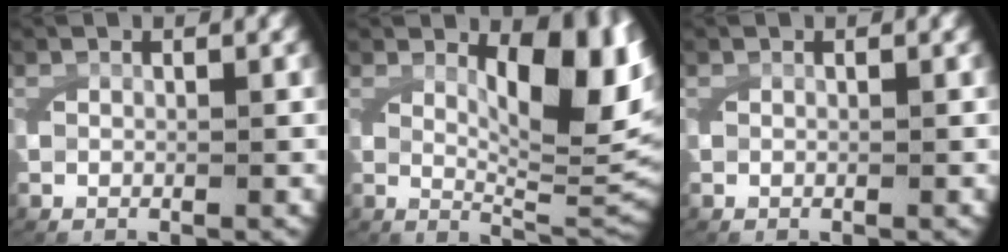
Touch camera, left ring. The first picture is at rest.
{"total": 9.3, "force": [2.7, 3.8, 8.1], "torque": [-0.101, -0.010, 0.040]}
{"total": 0.0}